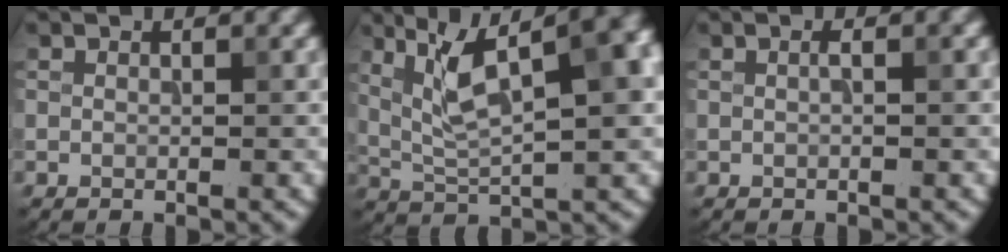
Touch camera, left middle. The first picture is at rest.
{"total": 11.7, "force": [4.2, 4.3, 10.0], "torque": [-0.155, 0.019, 0.069]}
{"total": 0.9, "force": [0.1, 0.1, 0.9], "torque": [-0.016, 0.003, 0.000]}